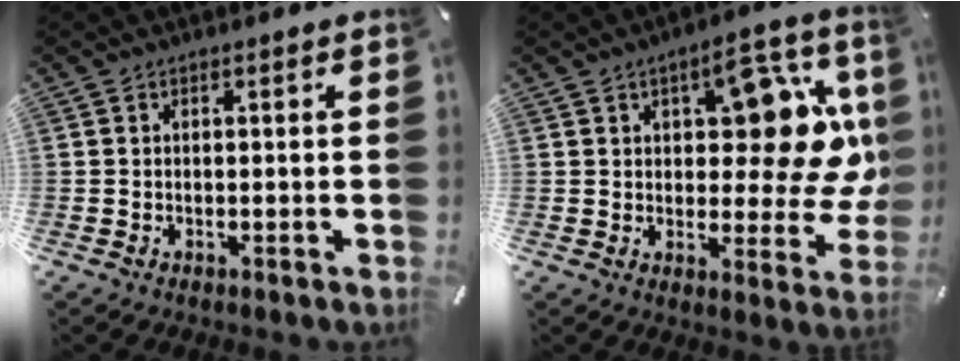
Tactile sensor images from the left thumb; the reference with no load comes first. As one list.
[{"total": 17.6, "force": [5.0, 8.9, 14.3], "torque": [-0.173, -0.033, 0.081]}]